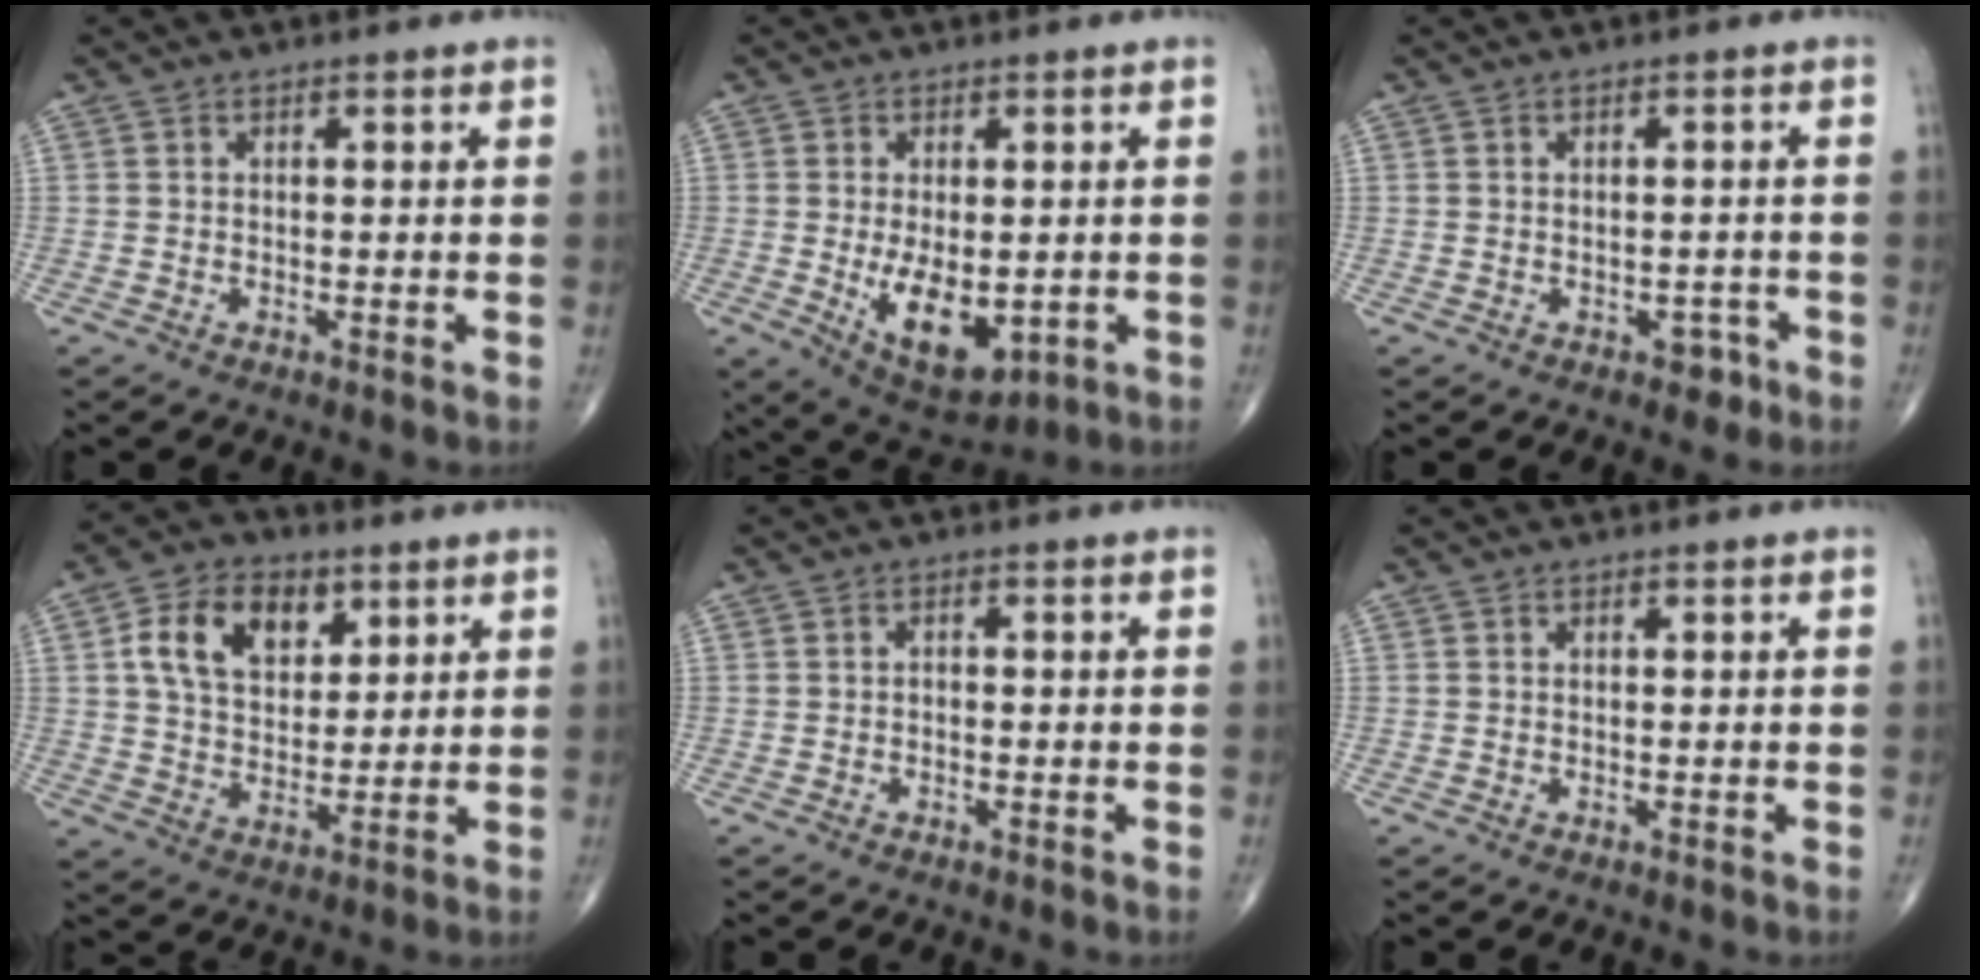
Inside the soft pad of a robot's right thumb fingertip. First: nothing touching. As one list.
[{"total": 11.2, "force": [-1.8, 6.0, 9.3], "torque": [-0.132, -0.016, -0.010]}, {"total": 2.4, "force": [-1.3, 1.6, 1.1], "torque": [0.000, 0.008, -0.015]}, {"total": 12.6, "force": [4.9, 8.6, 7.9], "torque": [-0.108, -0.010, 0.086]}, {"total": 0.6, "force": [-0.3, 0.4, 0.4], "torque": [-0.003, 0.004, -0.008]}, {"total": 0.0}]